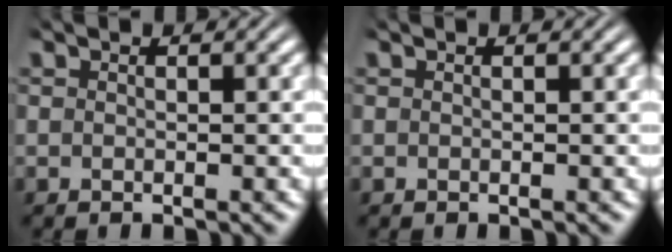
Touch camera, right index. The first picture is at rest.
{"total": 0.0}